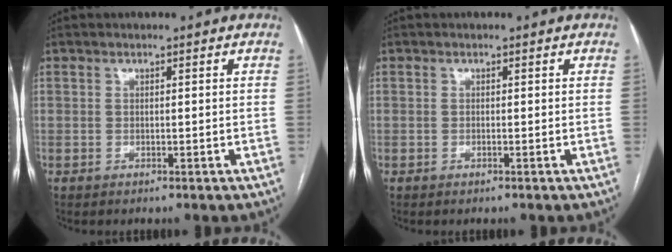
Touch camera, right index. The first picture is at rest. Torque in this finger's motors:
{"motor_torque": [-0.05, -0.01, 0.02, 0.01]}